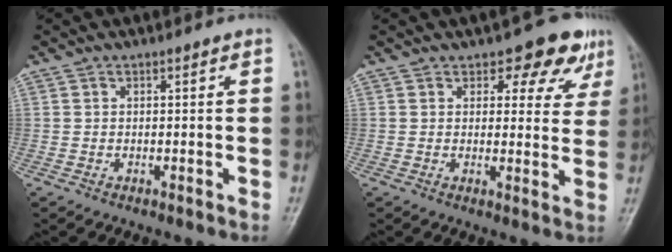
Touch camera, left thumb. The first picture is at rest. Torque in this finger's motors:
{"motor_torque": [0.11, 0.12, 0.06, -0.07, 0.11]}